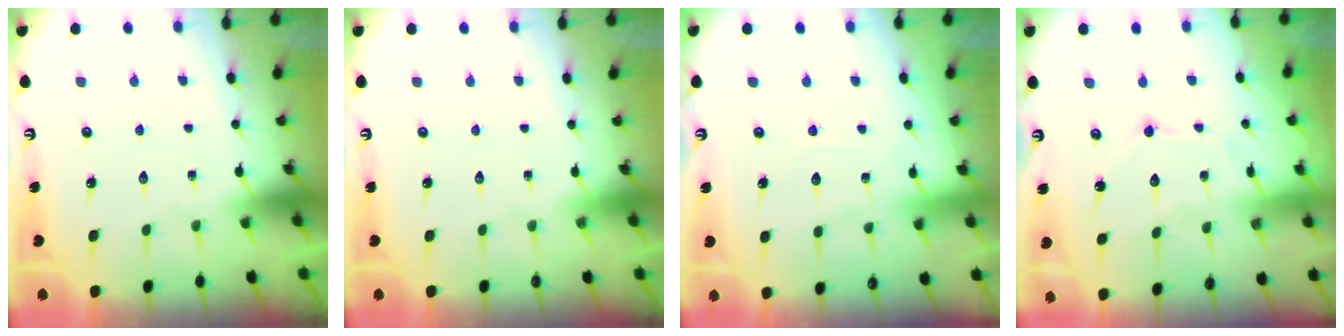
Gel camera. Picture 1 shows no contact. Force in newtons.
{"total": 0.0}
{"total": 6.0, "press": 5.9, "slide": 0.7}
{"total": 8.3, "press": 8.3, "slide": 0.2}